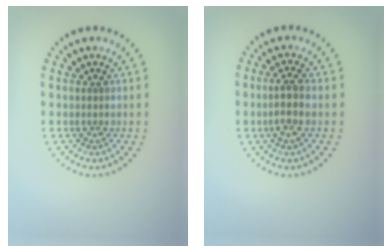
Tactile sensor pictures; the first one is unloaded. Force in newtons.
{"total": 2.5, "press": 2.3, "slide": 1.0}